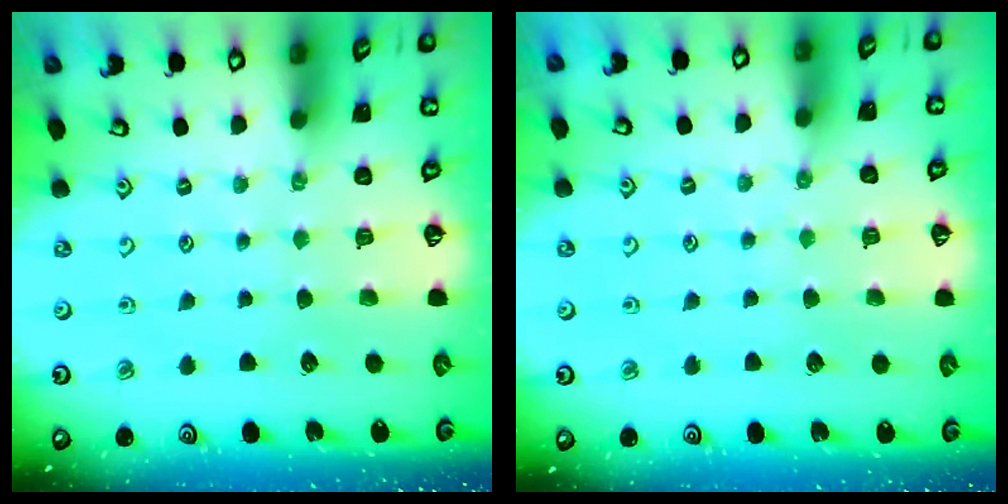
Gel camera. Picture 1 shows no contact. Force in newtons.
{"total": 4.3, "press": 4.3, "slide": 0.3}